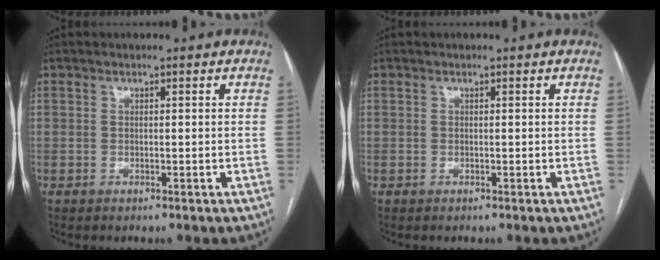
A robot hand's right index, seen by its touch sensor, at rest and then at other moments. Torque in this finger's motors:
{"motor_torque": [0.00, 0.00, 0.00, 0.00]}